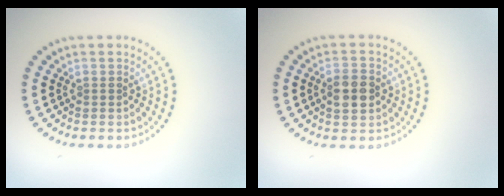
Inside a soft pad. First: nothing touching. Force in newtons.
{"total": 3.2, "press": 3.2, "slide": 0.3}